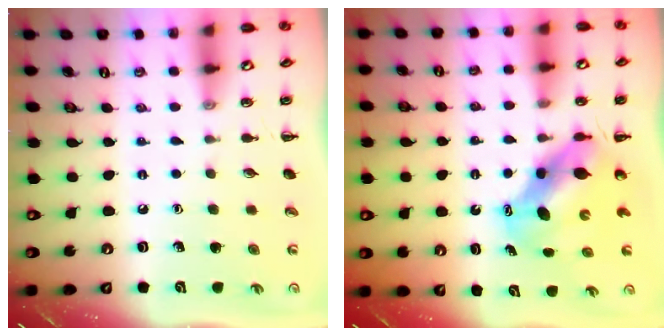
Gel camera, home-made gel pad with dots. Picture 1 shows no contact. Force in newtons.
{"total": 6.7, "press": 6.6, "slide": 1.2}